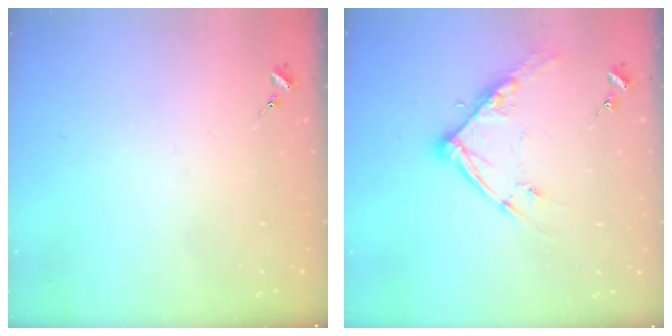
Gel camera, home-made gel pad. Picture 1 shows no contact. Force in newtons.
{"total": 11.2, "press": 11.2, "slide": 1.0}